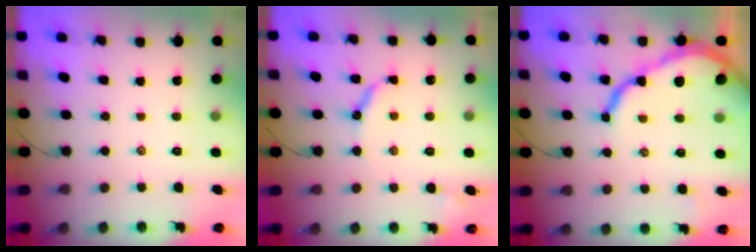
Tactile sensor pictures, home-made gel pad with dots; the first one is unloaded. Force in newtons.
{"total": 6.7, "press": 6.7, "slide": 0.5}
{"total": 12.3, "press": 12.2, "slide": 1.1}